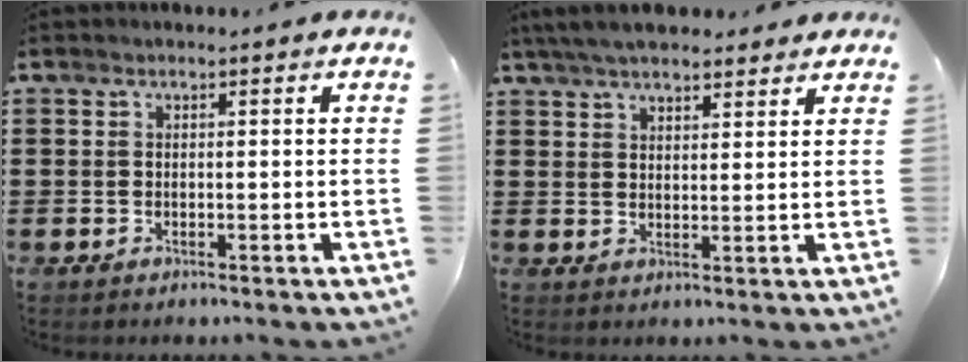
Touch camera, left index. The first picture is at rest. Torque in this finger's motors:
{"motor_torque": [2.14, 0.00, 0.80, 0.21]}